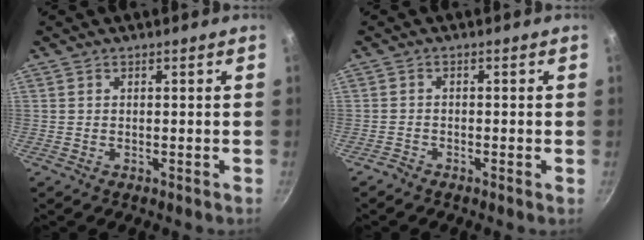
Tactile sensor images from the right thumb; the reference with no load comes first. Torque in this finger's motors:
{"motor_torque": [1.14, 0.58, 0.00, -0.23, 0.03]}